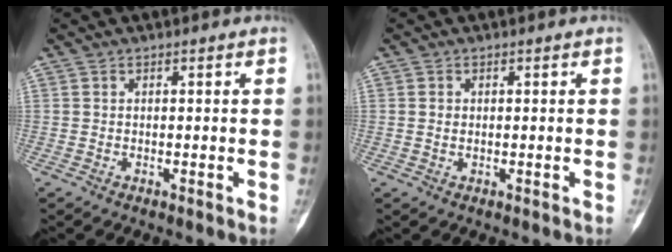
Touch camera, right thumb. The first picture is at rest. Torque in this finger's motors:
{"motor_torque": [-0.45, -0.32, 0.23, 0.17, -0.06]}